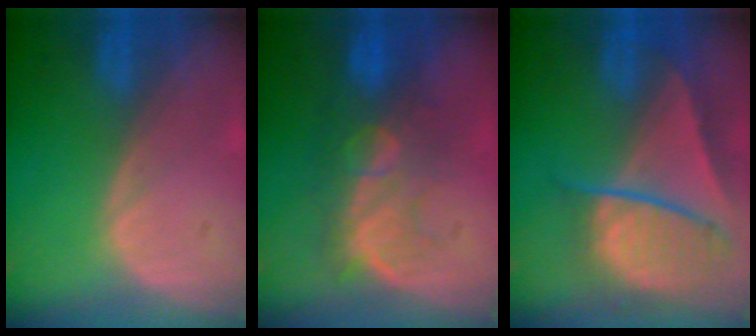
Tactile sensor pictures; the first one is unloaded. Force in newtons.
{"total": 8.0, "press": 7.8, "slide": 1.4}
{"total": 9.5, "press": 8.1, "slide": 4.9}